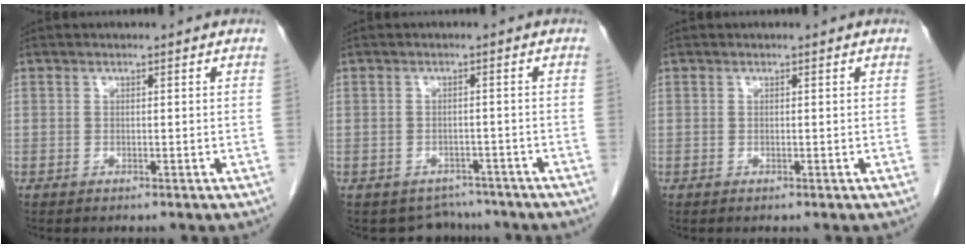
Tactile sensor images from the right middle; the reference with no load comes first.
{"total": 4.4, "force": [-3.9, 1.9, -0.8], "torque": [0.013, 0.016, -0.051]}
{"total": 0.0}